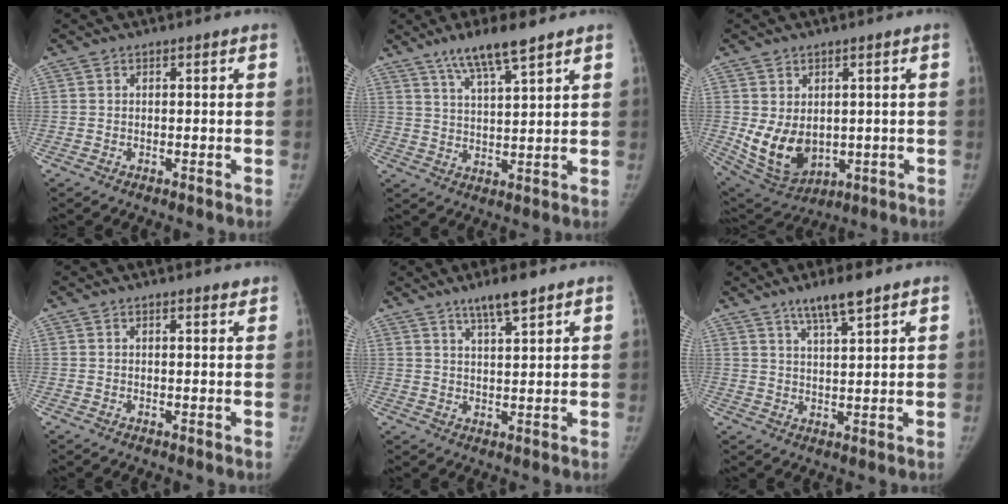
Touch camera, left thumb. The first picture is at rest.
{"total": 8.8, "force": [6.2, 1.2, 6.1], "torque": [-0.107, -0.030, 0.115]}
{"total": 10.4, "force": [-0.2, 7.6, 7.2], "torque": [-0.106, -0.014, 0.025]}
{"total": 1.3, "force": [1.1, 0.3, 0.6], "torque": [-0.004, -0.006, 0.016]}
{"total": 5.8, "force": [4.3, 0.8, 3.9], "torque": [-0.066, -0.023, 0.075]}
{"total": 6.6, "force": [4.7, 0.9, 4.5], "torque": [-0.077, -0.025, 0.085]}